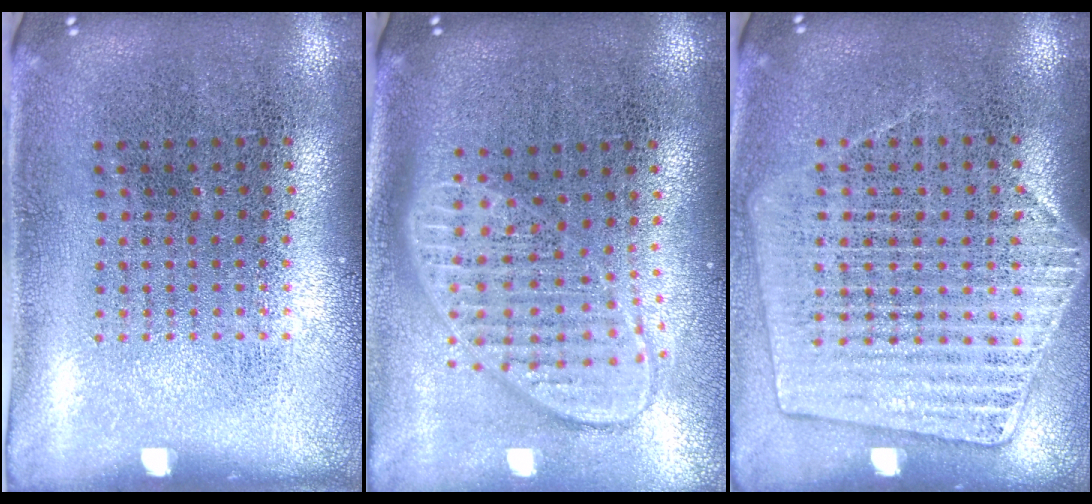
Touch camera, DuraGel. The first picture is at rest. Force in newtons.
{"total": 1.8, "press": 1.5, "slide": 1.0}
{"total": 1.3, "press": 1.2, "slide": 0.5}